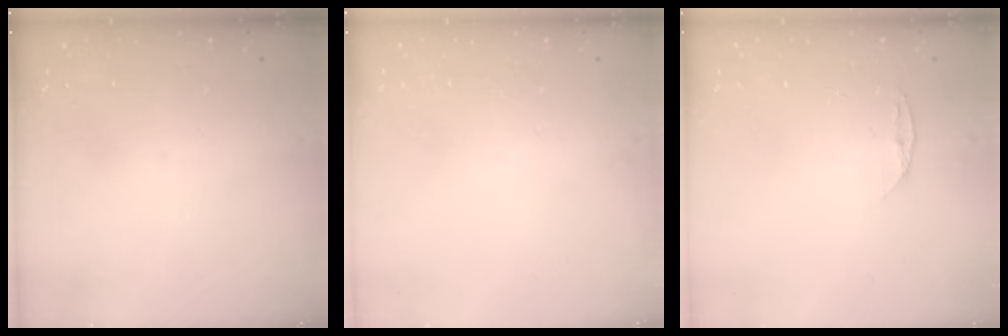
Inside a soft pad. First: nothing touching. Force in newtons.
{"total": 0.0}
{"total": 4.1, "press": 4.1, "slide": 0.5}